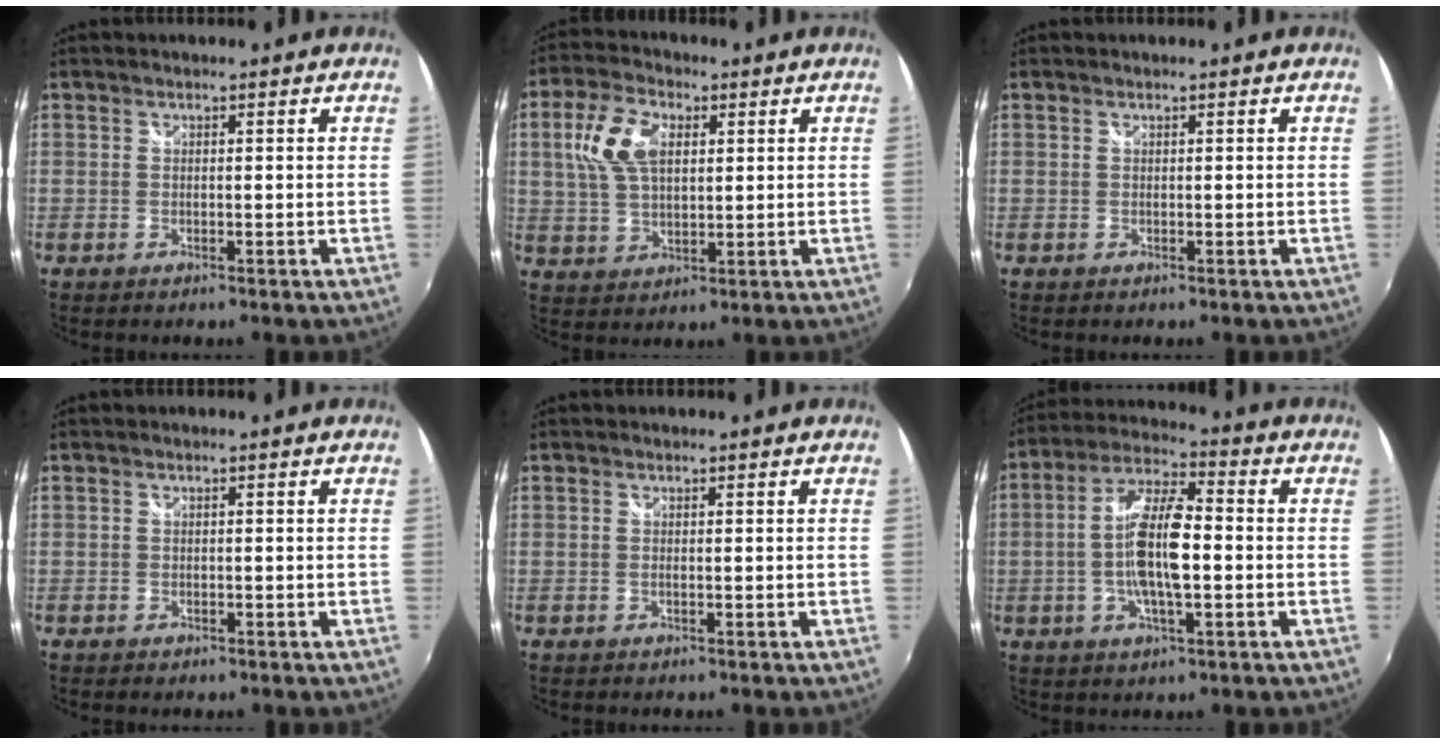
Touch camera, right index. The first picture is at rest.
{"total": 9.9, "force": [2.7, 5.7, 7.7], "torque": [-0.161, 0.020, 0.055]}
{"total": 0.0}
{"total": 1.1, "force": [-0.8, 0.7, 0.3], "torque": [-0.008, -0.002, -0.012]}
{"total": 0.5, "force": [-0.3, -0.1, 0.4], "torque": [-0.004, 0.001, -0.006]}
{"total": 11.9, "force": [-1.4, 3.4, 11.3], "torque": [-0.224, 0.007, -0.030]}